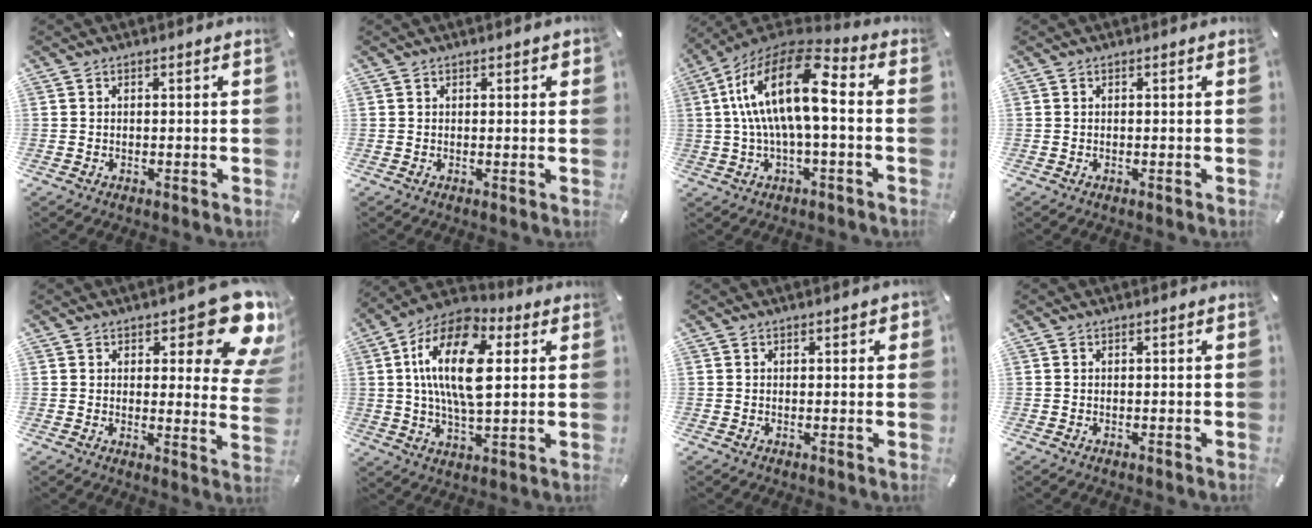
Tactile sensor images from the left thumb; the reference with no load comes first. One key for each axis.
{"total": 0.6, "fx": 0.3, "fy": 0.4, "fz": 0.3, "tx": -0.006, "ty": 0.003, "tz": 0.005}
{"total": 19.1, "fx": 1.7, "fy": 7.8, "fz": 17.3, "tx": -0.342, "ty": -0.003, "tz": 0.024}
{"total": 0.0}
{"total": 15.8, "fx": 8.9, "fy": 6.1, "fz": 11.5, "tx": -0.134, "ty": -0.075, "tz": 0.151}
{"total": 18.2, "fx": 4.0, "fy": 9.4, "fz": 15.1, "tx": -0.301, "ty": -0.003, "tz": 0.063}
{"total": 1.0, "fx": 0.4, "fy": 0.6, "fz": 0.6, "tx": -0.004, "ty": 0.002, "tz": 0.005}
{"total": 0.0}